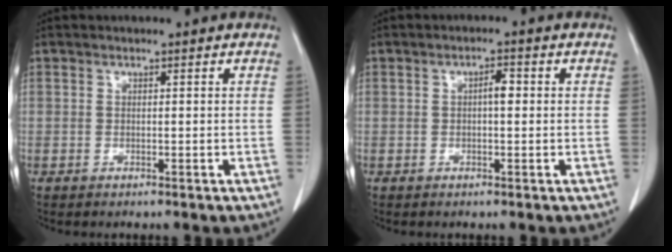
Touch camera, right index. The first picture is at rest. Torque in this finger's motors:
{"motor_torque": [0.37, -0.14, 0.14, 0.05]}